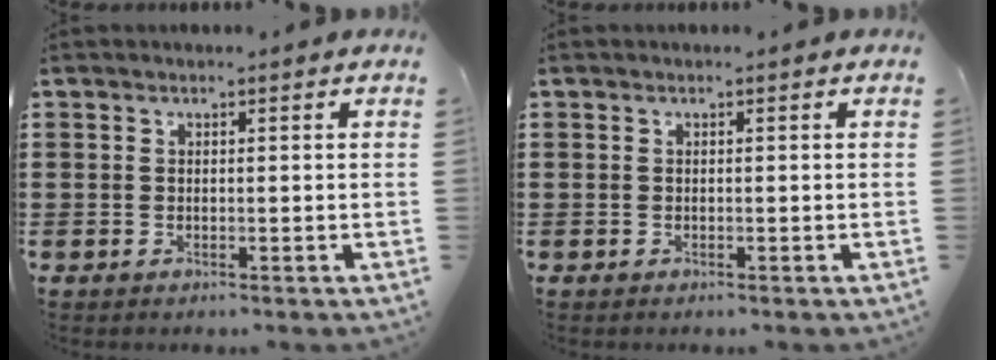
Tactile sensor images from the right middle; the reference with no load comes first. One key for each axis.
{"total": 0.0}